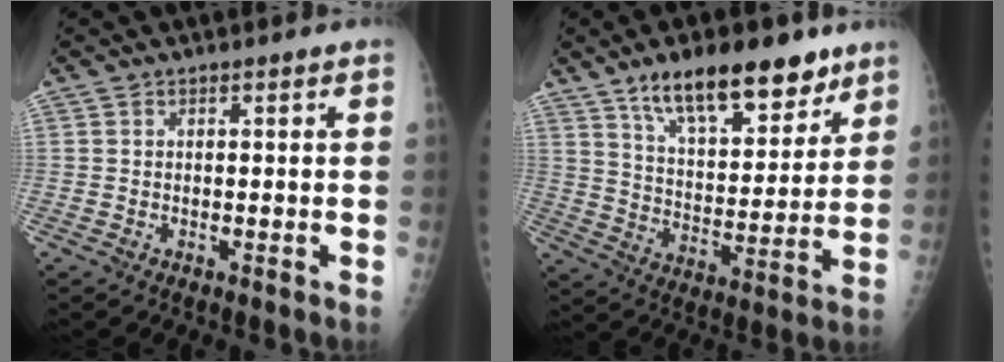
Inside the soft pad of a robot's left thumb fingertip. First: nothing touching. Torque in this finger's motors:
{"motor_torque": [1.19, 1.14, 1.09, -0.86, 0.16]}